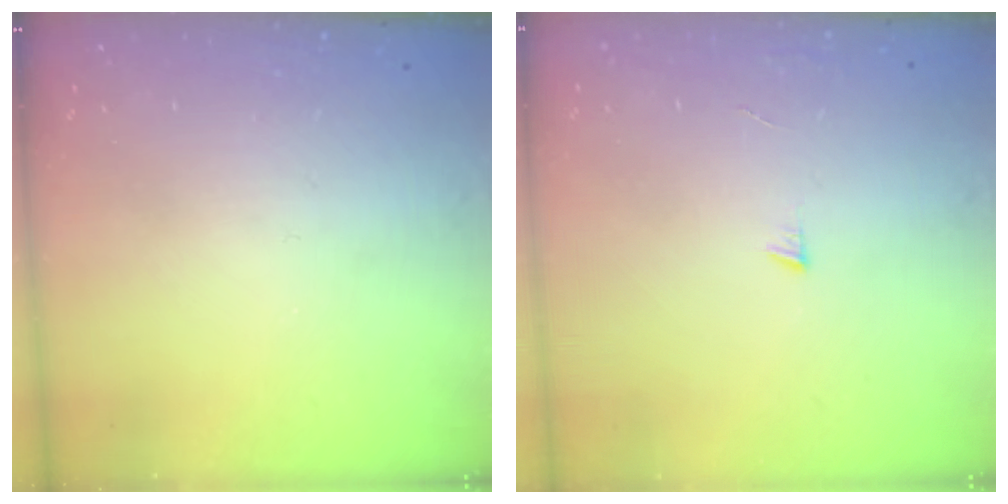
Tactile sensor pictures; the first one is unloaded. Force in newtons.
{"total": 4.1, "press": 4.1, "slide": 0.4}